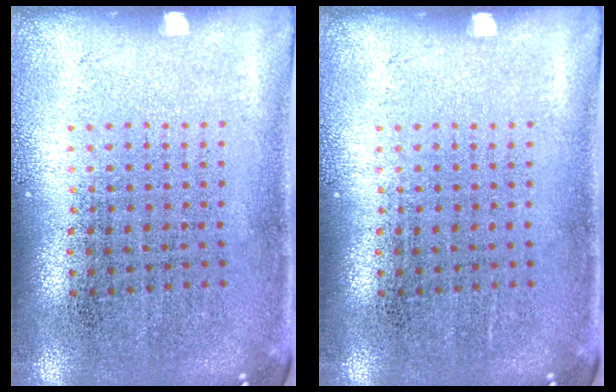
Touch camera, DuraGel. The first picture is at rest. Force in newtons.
{"total": 0.0}